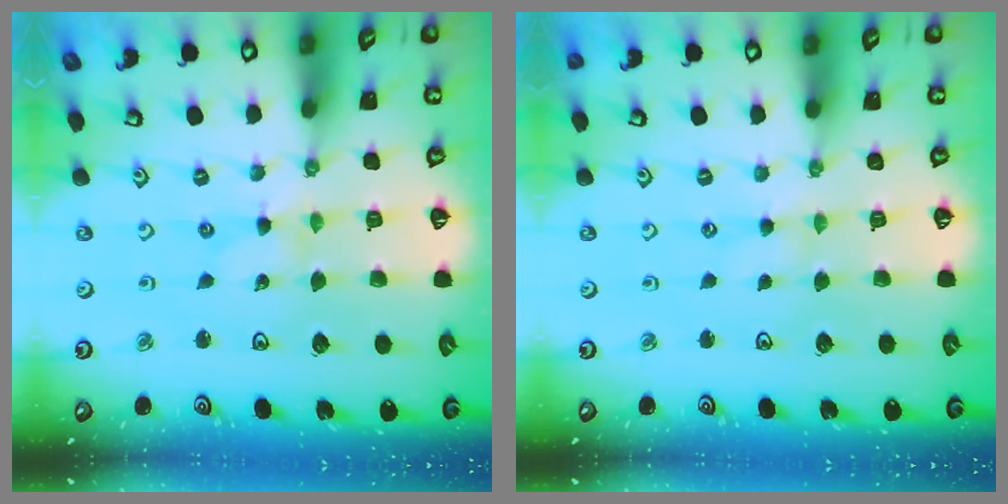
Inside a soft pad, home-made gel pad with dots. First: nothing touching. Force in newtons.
{"total": 0.7, "press": 0.6, "slide": 0.2}